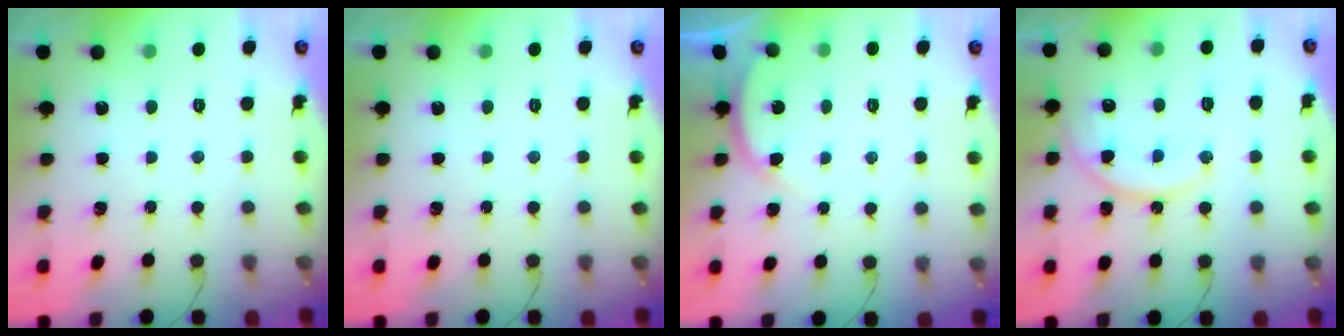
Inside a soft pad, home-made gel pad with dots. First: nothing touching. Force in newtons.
{"total": 0.0}
{"total": 3.4, "press": 3.4, "slide": 0.5}
{"total": 12.4, "press": 12.4, "slide": 1.0}